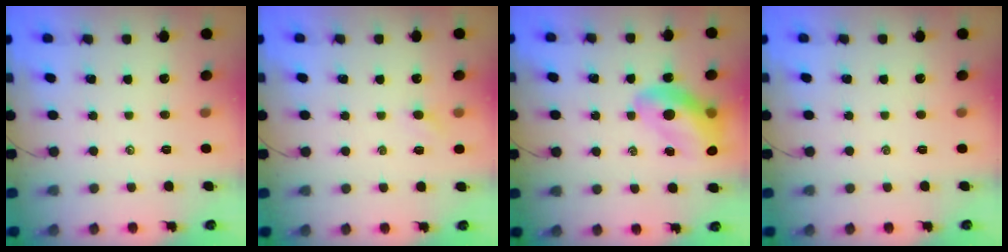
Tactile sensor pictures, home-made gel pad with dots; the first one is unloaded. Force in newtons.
{"total": 3.2, "press": 3.0, "slide": 0.9}
{"total": 15.7, "press": 15.2, "slide": 3.9}
{"total": 0.0}